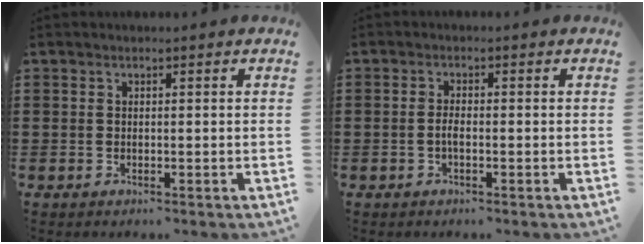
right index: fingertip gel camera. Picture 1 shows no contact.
{"total": 1.6, "force": [-0.5, 0.4, 1.4], "torque": [-0.034, -0.002, -0.012]}